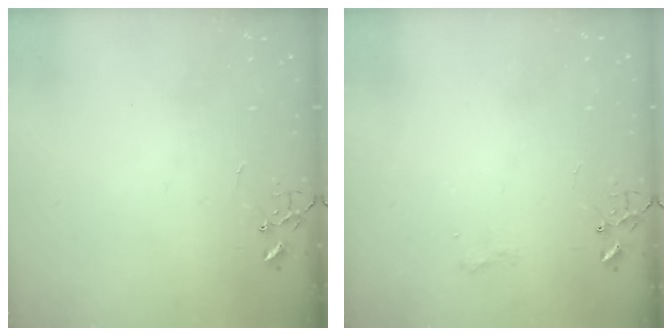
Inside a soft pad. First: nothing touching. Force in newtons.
{"total": 7.1, "press": 7.1, "slide": 0.7}